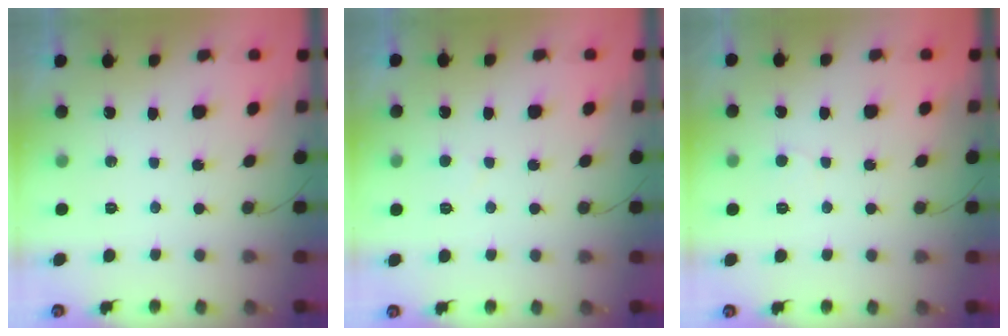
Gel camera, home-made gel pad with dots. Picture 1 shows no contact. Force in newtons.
{"total": 3.0, "press": 3.0, "slide": 0.3}
{"total": 5.4, "press": 5.4, "slide": 0.5}